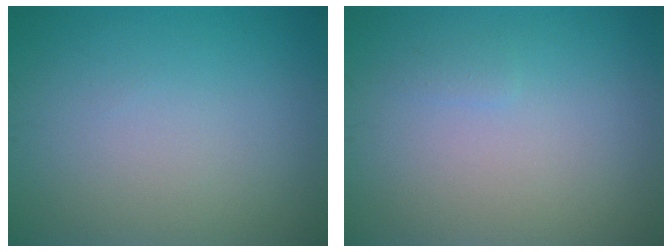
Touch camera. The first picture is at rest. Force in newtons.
{"total": 0.6, "press": 0.5, "slide": 0.1}